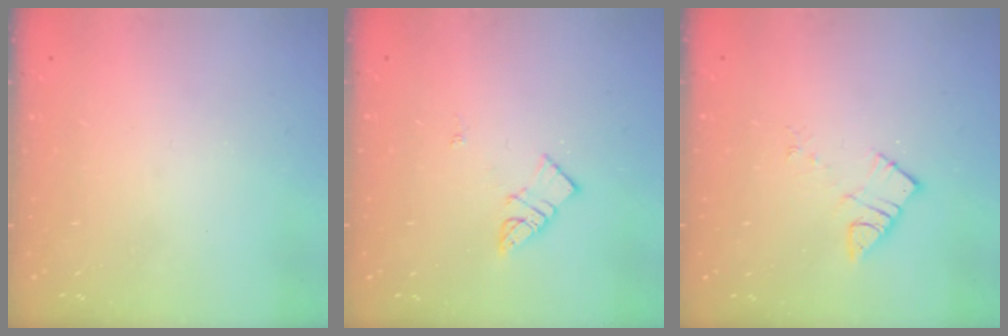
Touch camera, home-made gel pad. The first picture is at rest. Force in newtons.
{"total": 5.7, "press": 5.7, "slide": 0.5}
{"total": 5.8, "press": 5.8, "slide": 0.3}